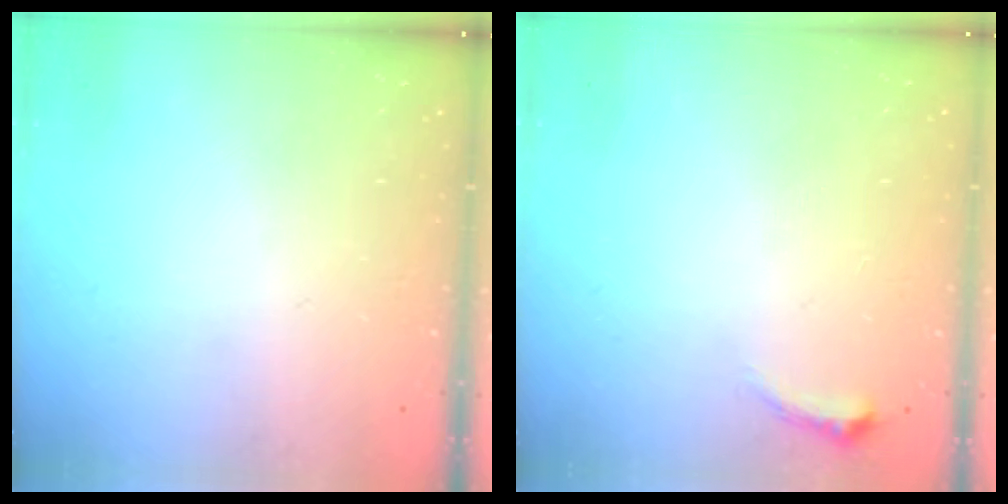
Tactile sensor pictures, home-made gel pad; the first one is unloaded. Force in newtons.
{"total": 4.4, "press": 3.4, "slide": 2.8}